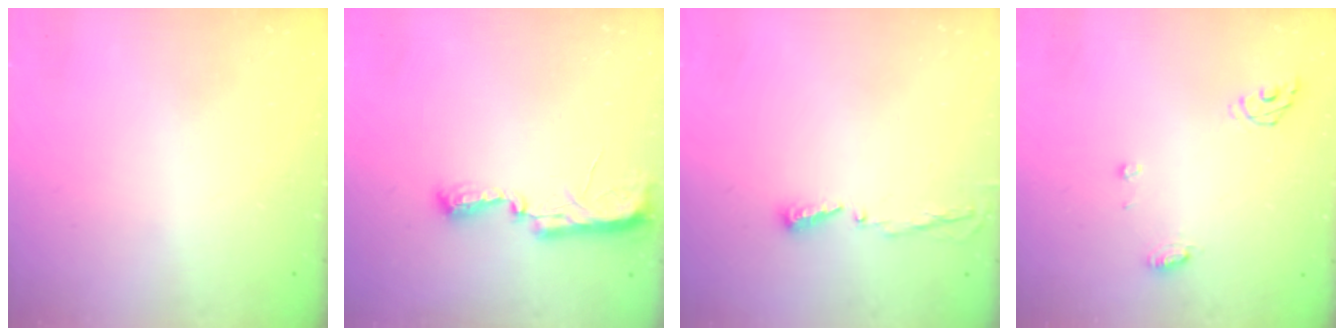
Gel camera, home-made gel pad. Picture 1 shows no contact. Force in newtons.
{"total": 9.4, "press": 8.3, "slide": 4.5}
{"total": 3.4, "press": 3.4, "slide": 0.4}
{"total": 6.0, "press": 6.0, "slide": 0.7}